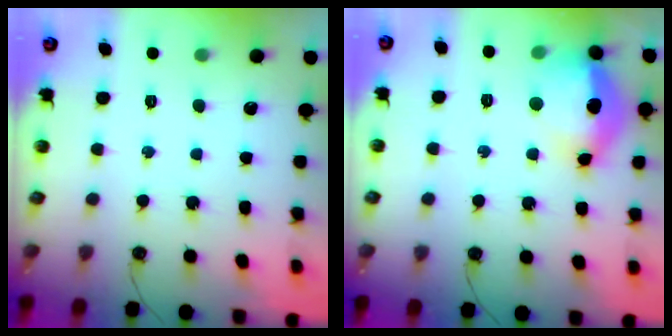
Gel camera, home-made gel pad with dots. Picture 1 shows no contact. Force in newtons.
{"total": 16.0, "press": 15.9, "slide": 1.9}